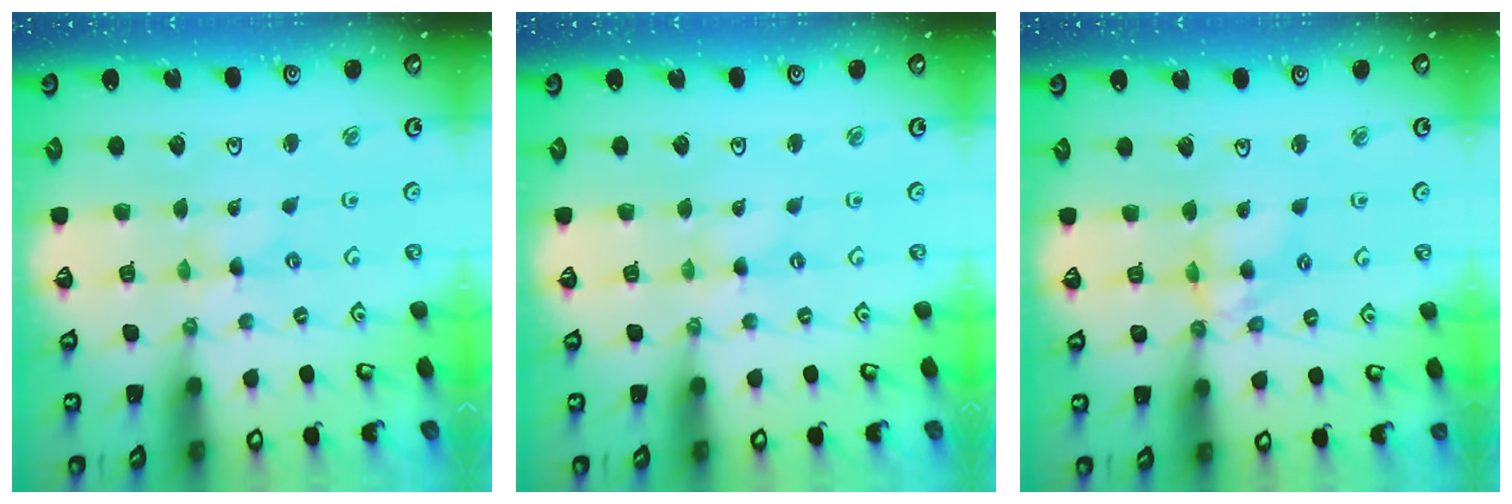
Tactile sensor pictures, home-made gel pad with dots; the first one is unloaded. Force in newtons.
{"total": 0.0}
{"total": 7.7, "press": 7.6, "slide": 0.8}